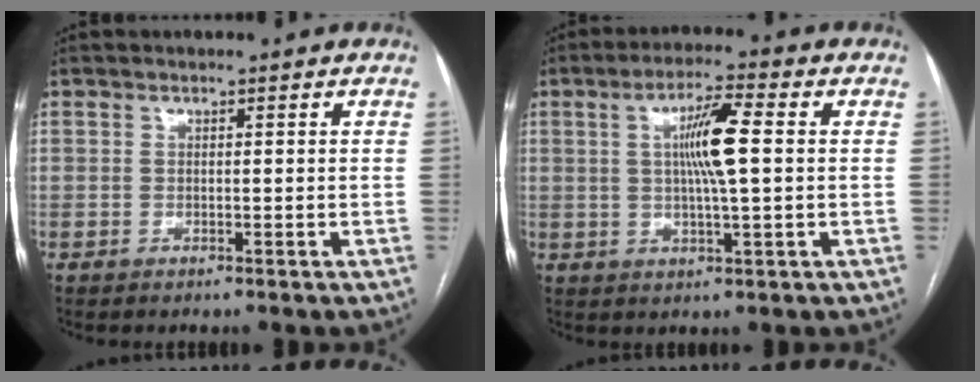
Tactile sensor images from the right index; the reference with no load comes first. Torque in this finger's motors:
{"motor_torque": [0.61, 0.04, 0.26, 0.15]}